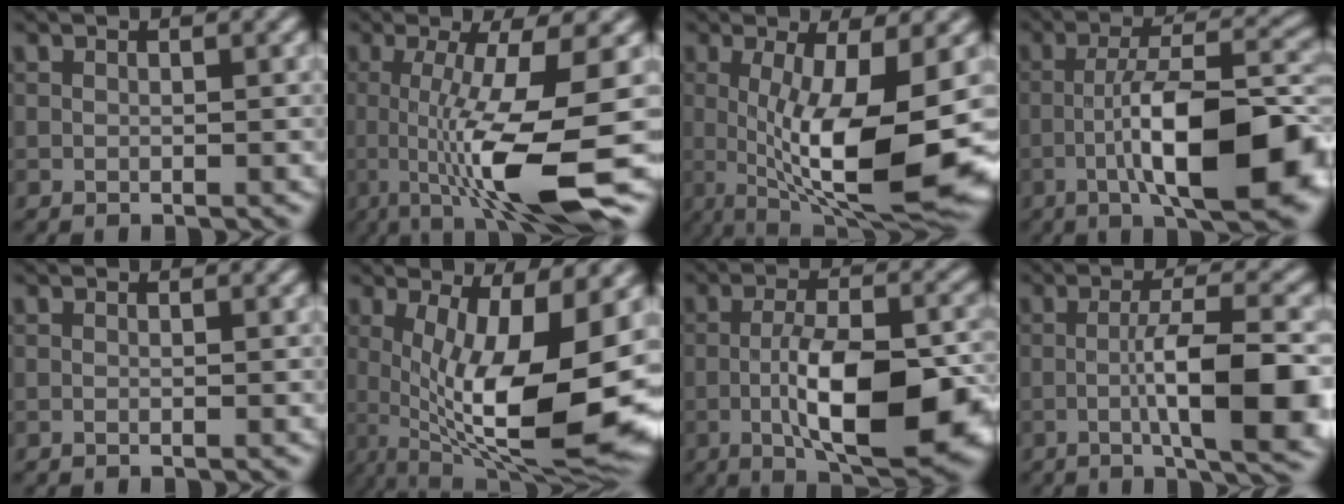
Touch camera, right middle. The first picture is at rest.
{"total": 10.4, "force": [-1.7, 2.1, 10.1], "torque": [-0.149, -0.020, -0.029]}
{"total": 11.4, "force": [-0.9, 3.1, 10.9], "torque": [-0.182, -0.024, -0.008]}
{"total": 13.1, "force": [-4.3, 3.9, 11.8], "torque": [-0.185, 0.008, -0.066]}
{"total": 0.0}
{"total": 14.7, "force": [-0.6, 4.5, 14.0], "torque": [-0.201, -0.011, -0.005]}
{"total": 11.1, "force": [-3.2, 4.2, 9.8], "torque": [-0.164, -0.008, -0.051]}
{"total": 9.9, "force": [-2.2, 2.2, 9.3], "torque": [-0.136, -0.001, -0.034]}